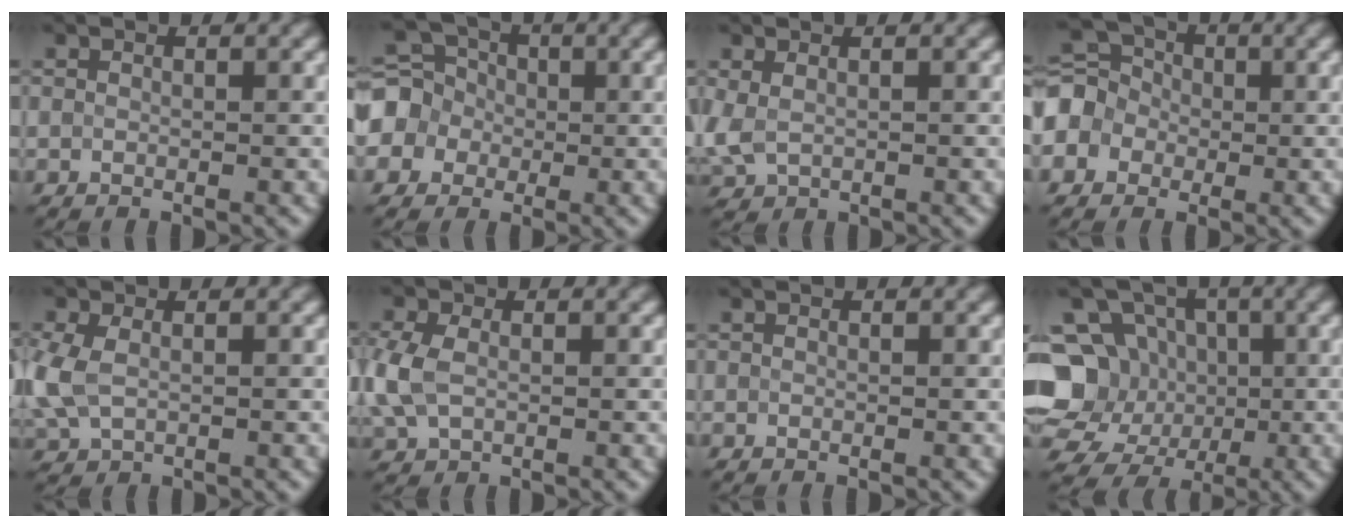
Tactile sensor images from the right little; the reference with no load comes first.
{"total": 6.0, "force": [-0.6, 5.6, 2.1], "torque": [-0.053, 0.016, -0.044]}
{"total": 2.3, "force": [-0.1, 1.6, 1.6], "torque": [-0.048, -0.007, 0.003]}
{"total": 5.3, "force": [-1.1, 4.7, 2.1], "torque": [-0.053, 0.011, -0.037]}
{"total": 3.9, "force": [-0.1, 2.7, 2.8], "torque": [-0.087, -0.004, 0.000]}
{"total": 4.1, "force": [-0.1, 3.0, 2.9], "torque": [-0.084, 0.001, -0.006]}
{"total": 0.0}
{"total": 11.9, "force": [-1.4, 11.0, 4.4], "torque": [-0.100, 0.013, -0.045]}